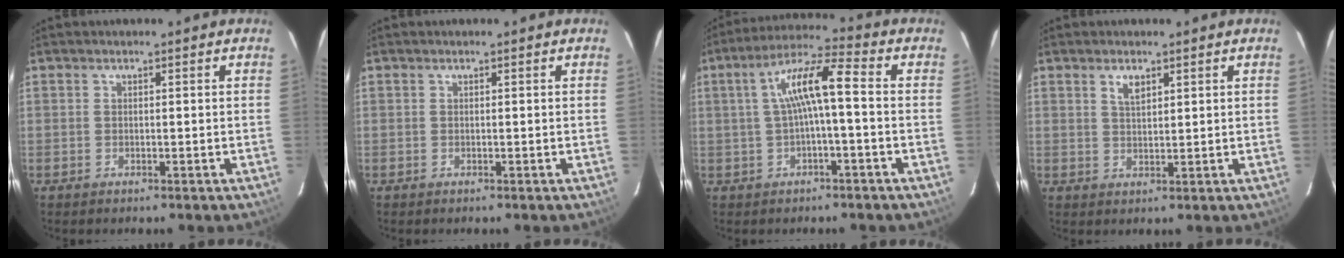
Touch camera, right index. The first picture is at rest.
{"total": 0.0}
{"total": 8.6, "force": [-0.2, 1.3, 8.5], "torque": [-0.169, 0.023, -0.001]}
{"total": 2.8, "force": [1.6, 1.2, 1.9], "torque": [-0.033, 0.001, 0.031]}